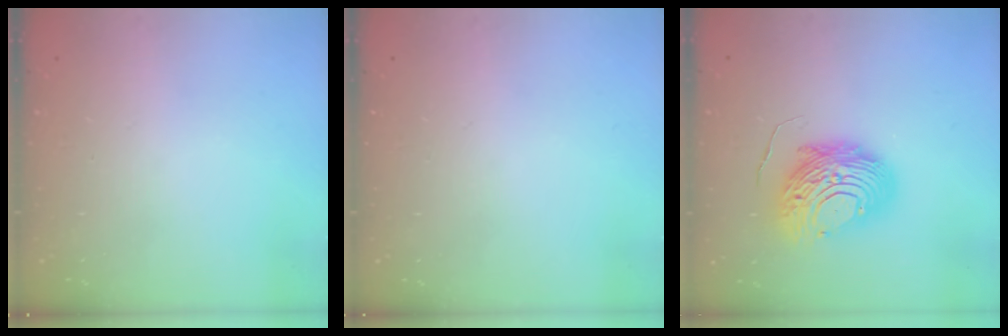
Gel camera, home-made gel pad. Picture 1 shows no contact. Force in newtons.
{"total": 0.0}
{"total": 14.4, "press": 14.4, "slide": 1.3}